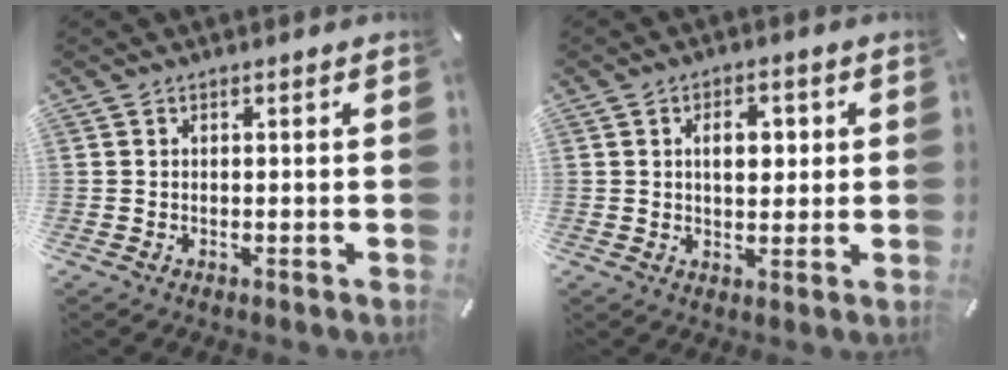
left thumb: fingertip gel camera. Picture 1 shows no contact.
{"total": 6.2, "force": [1.2, 4.0, 4.6], "torque": [-0.058, -0.004, 0.010]}